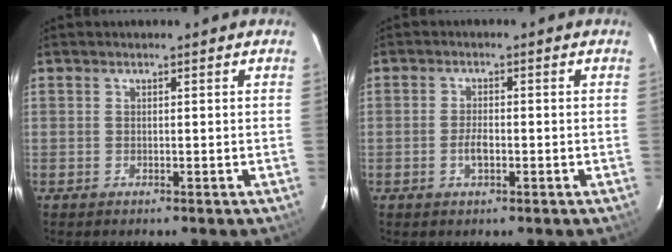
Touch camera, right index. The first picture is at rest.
{"total": 2.9, "force": [-0.9, 1.3, 2.4], "torque": [-0.047, 0.001, -0.016]}